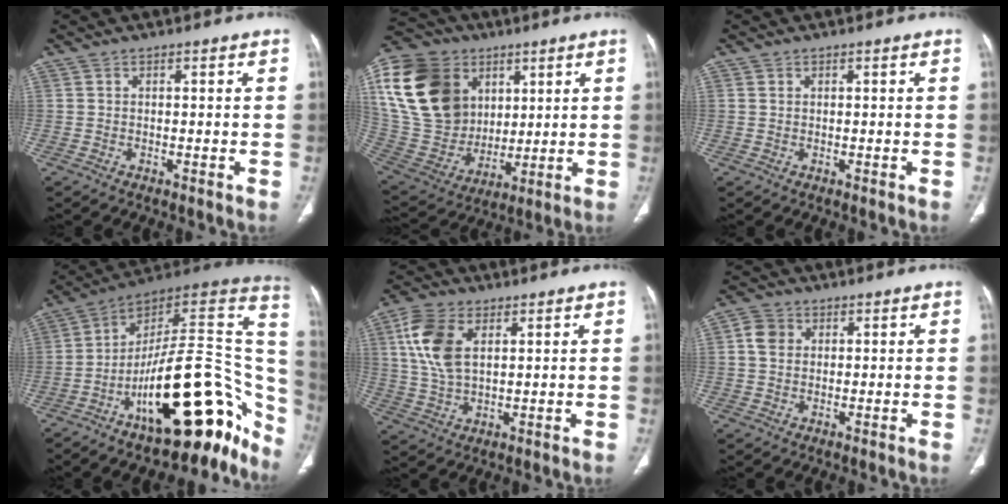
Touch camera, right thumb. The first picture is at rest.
{"total": 26.3, "force": [8.5, 20.2, 14.5], "torque": [-0.288, 0.005, 0.167]}
{"total": 0.7, "force": [0.3, 0.6, 0.3], "torque": [-0.004, 0.000, 0.006]}
{"total": 31.5, "force": [-12.9, 12.8, 25.7], "torque": [-0.251, 0.103, -0.191]}
{"total": 10.5, "force": [3.5, 6.0, 7.9], "torque": [-0.166, -0.002, 0.070]}
{"total": 4.4, "force": [1.0, 3.7, 2.2], "torque": [-0.034, 0.006, 0.017]}